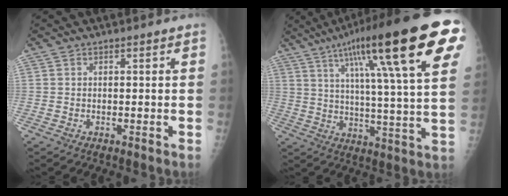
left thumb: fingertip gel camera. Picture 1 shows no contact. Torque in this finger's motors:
{"motor_torque": [1.07, 0.47, 2.09, -0.68, 0.45]}